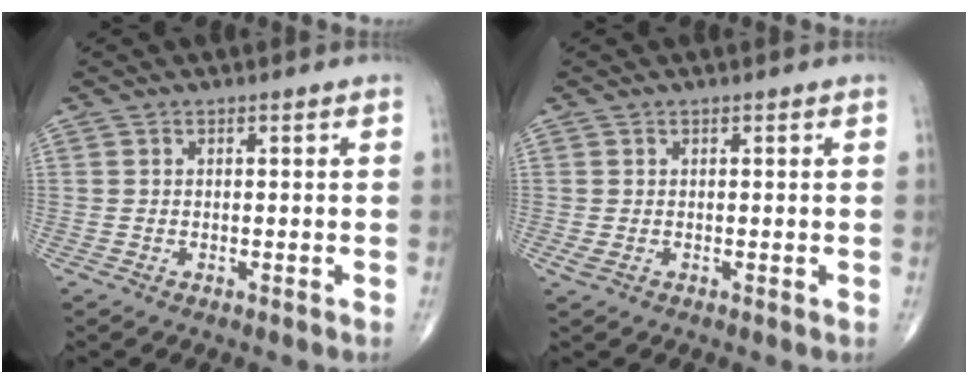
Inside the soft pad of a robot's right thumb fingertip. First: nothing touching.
{"total": 1.3, "force": [0.0, 0.7, 1.1], "torque": [-0.022, -0.002, 0.005]}